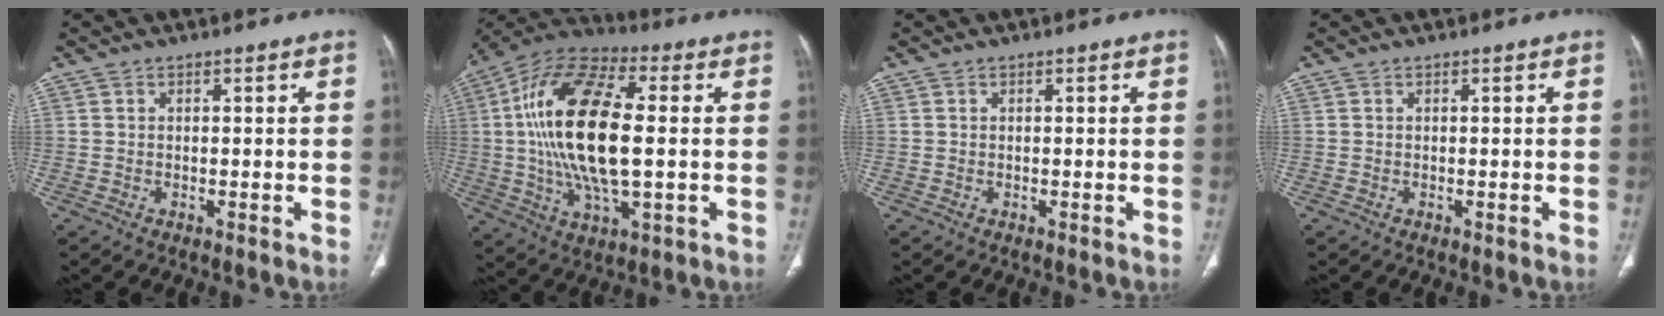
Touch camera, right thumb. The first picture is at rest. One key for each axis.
{"total": 23.1, "fx": 1.0, "fy": 9.5, "fz": 21.0, "tx": -0.419, "ty": 0.009, "tz": 0.013}
{"total": 0.0}
{"total": 0.0}